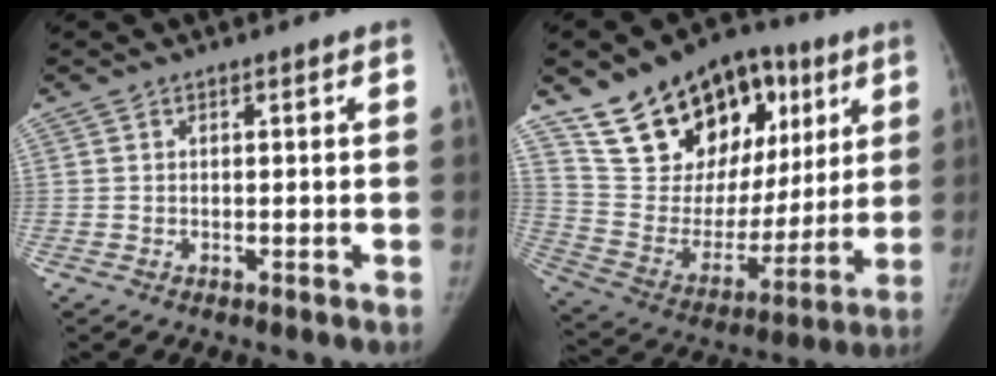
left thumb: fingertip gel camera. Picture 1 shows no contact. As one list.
[{"total": 24.9, "force": [13.0, 15.9, 14.0], "torque": [-0.172, -0.012, 0.232]}]